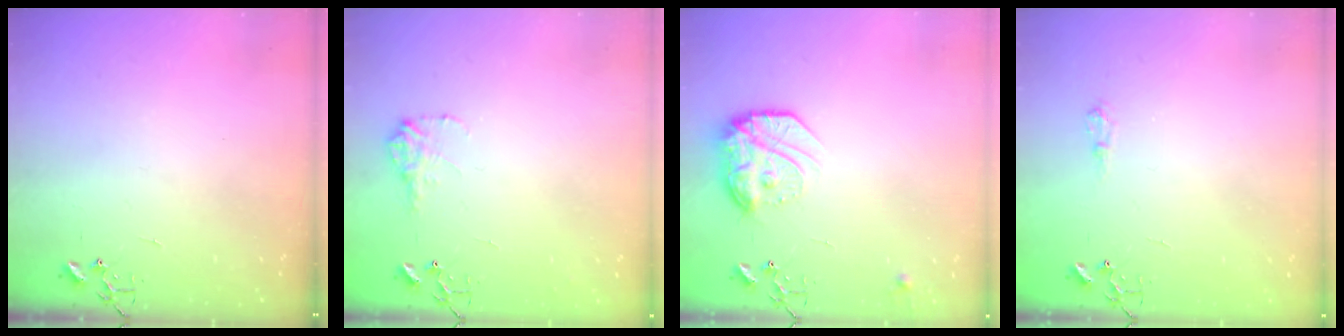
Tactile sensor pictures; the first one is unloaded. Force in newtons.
{"total": 9.3, "press": 9.3, "slide": 0.3}
{"total": 16.9, "press": 16.8, "slide": 1.4}
{"total": 5.8, "press": 5.8, "slide": 0.7}